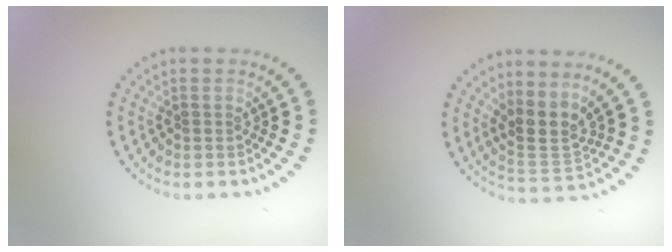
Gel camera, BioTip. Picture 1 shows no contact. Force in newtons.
{"total": 3.2, "press": 2.5, "slide": 2.1}